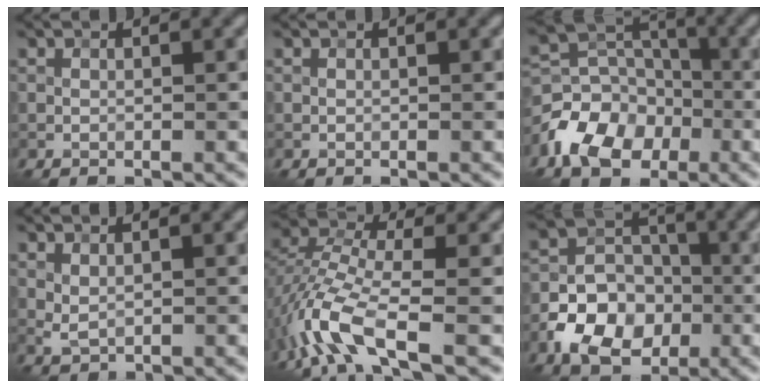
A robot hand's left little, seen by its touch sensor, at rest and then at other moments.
{"total": 0.0}
{"total": 7.8, "force": [-4.0, 5.4, 4.0], "torque": [-0.076, 0.000, -0.093]}
{"total": 1.0, "force": [0.6, 0.5, 0.7], "torque": [-0.021, -0.003, 0.018]}
{"total": 7.6, "force": [-3.8, 2.8, 6.0], "torque": [-0.142, 0.001, -0.086]}
{"total": 7.2, "force": [-2.8, 5.2, 4.0], "torque": [-0.065, -0.004, -0.055]}